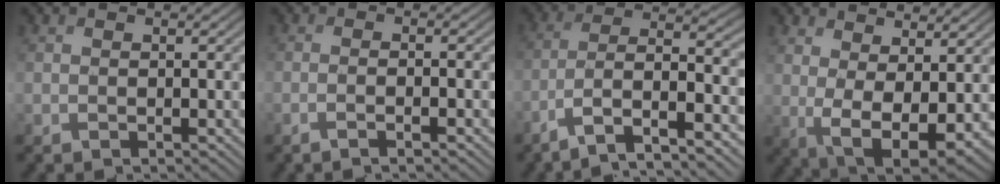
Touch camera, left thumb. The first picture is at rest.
{"total": 2.5, "force": [-1.0, 0.3, 2.3], "torque": [-0.033, 0.006, -0.029]}
{"total": 10.3, "force": [-5.9, 2.5, 8.1], "torque": [-0.125, 0.009, -0.110]}
{"total": 8.0, "force": [1.6, 3.5, 7.0], "torque": [-0.142, -0.013, 0.038]}